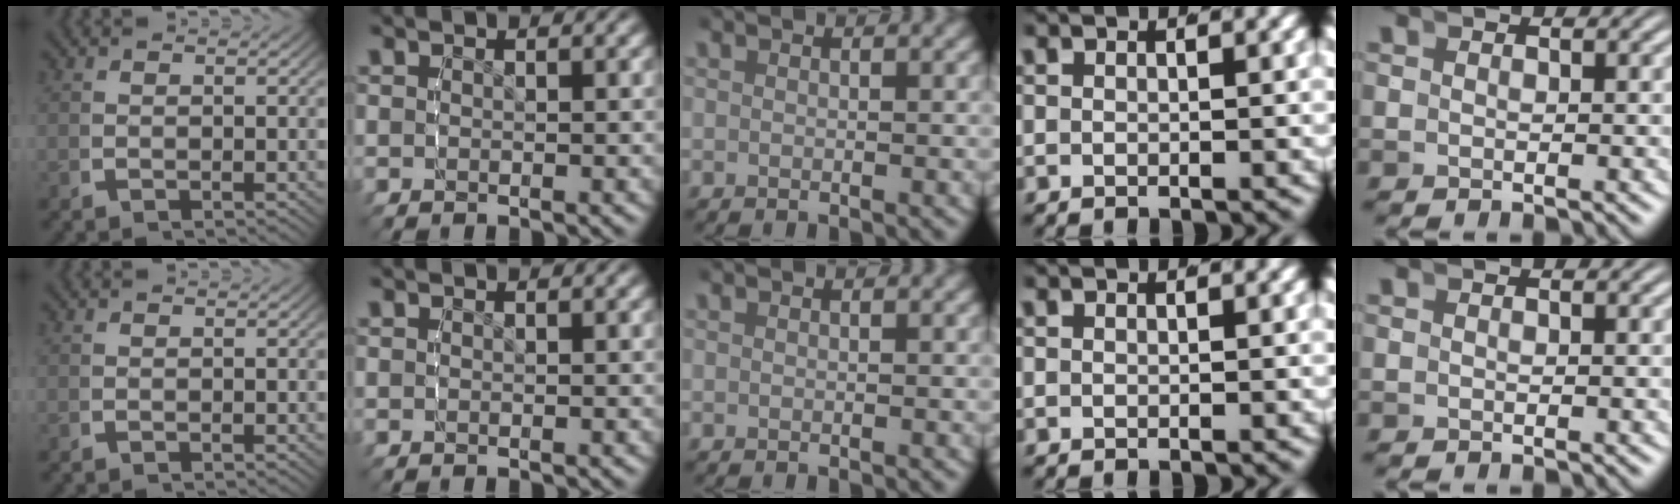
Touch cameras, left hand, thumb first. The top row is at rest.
{}